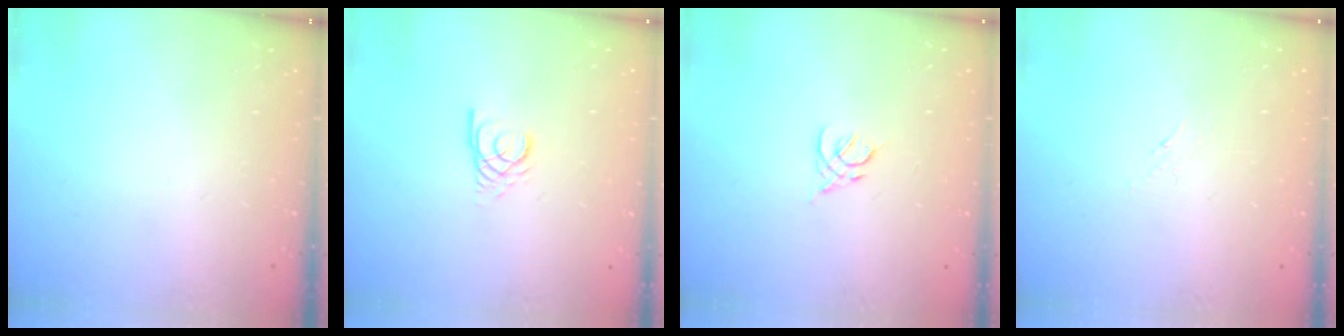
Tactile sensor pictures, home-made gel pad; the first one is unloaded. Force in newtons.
{"total": 2.9, "press": 2.9, "slide": 0.1}
{"total": 2.2, "press": 2.1, "slide": 0.6}
{"total": 2.8, "press": 2.7, "slide": 0.6}